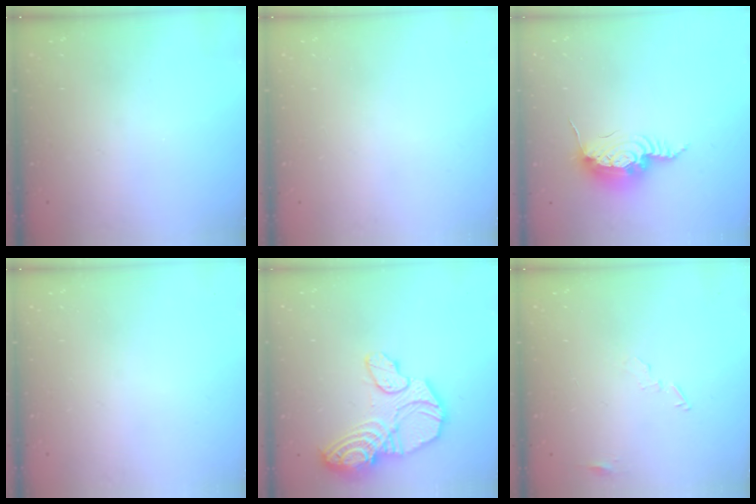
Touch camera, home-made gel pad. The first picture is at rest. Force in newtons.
{"total": 0.0}
{"total": 14.2, "press": 14.2, "slide": 0.9}
{"total": 0.0}
{"total": 18.4, "press": 18.3, "slide": 1.7}
{"total": 5.4, "press": 5.3, "slide": 0.4}